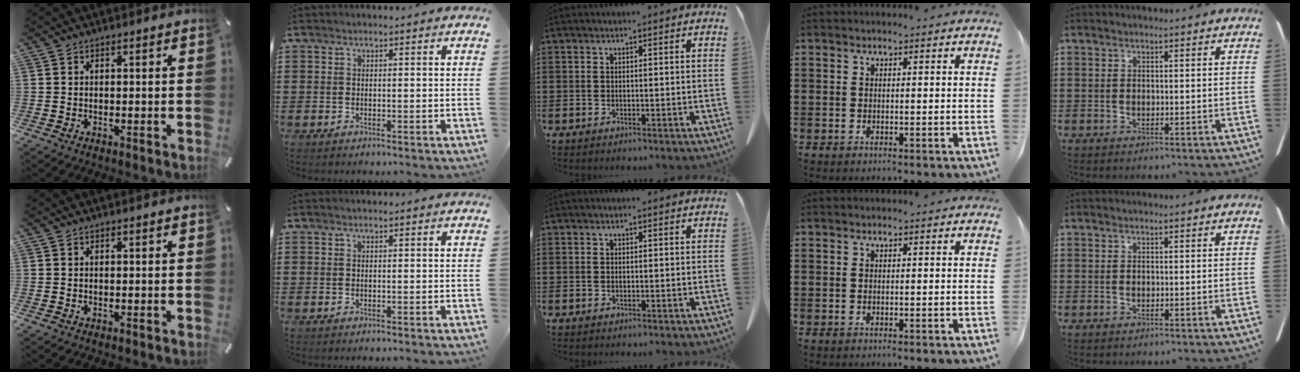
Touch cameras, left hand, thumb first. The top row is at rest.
{}